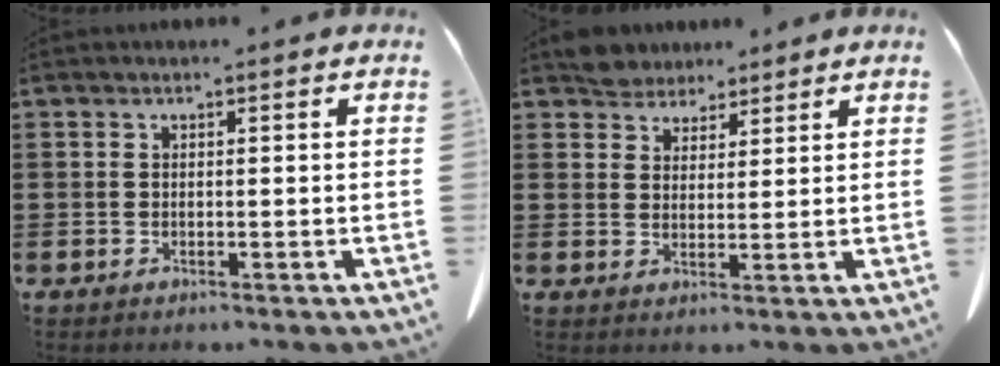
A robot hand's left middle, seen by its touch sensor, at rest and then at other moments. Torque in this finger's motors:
{"motor_torque": [0.46, 0.16, 0.08, 0.01]}